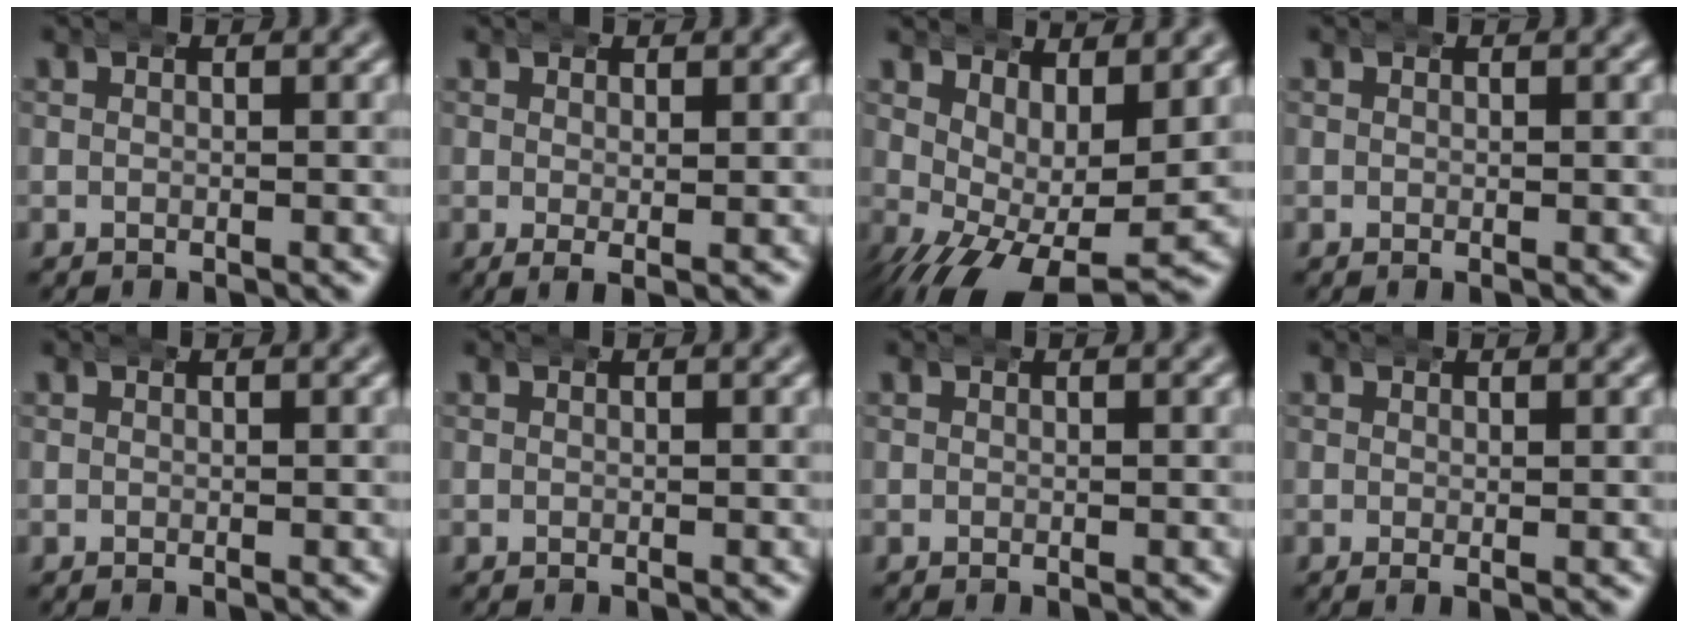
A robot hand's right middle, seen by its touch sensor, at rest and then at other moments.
{"total": 1.4, "force": [0.0, 0.2, 1.4], "torque": [-0.026, -0.008, 0.004]}
{"total": 5.6, "force": [-0.4, 2.7, 4.9], "torque": [-0.091, -0.036, 0.013]}
{"total": 0.0}
{"total": 0.0}
{"total": 0.0}
{"total": 0.0}
{"total": 0.6, "force": [0.1, 0.0, 0.6], "torque": [-0.010, 0.002, 0.000]}